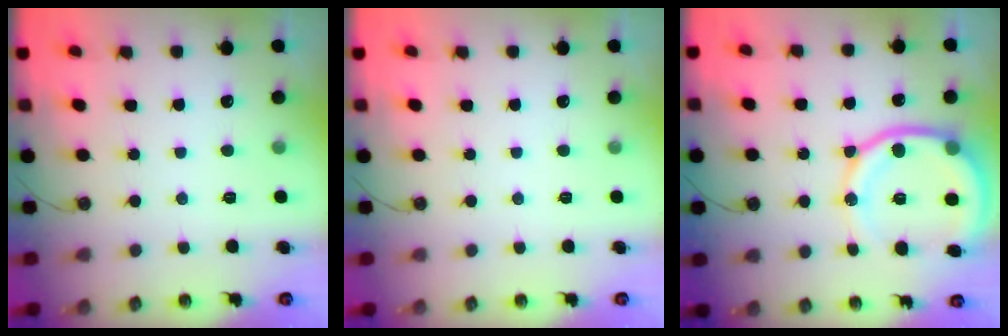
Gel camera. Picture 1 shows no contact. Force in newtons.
{"total": 0.0}
{"total": 15.2, "press": 15.1, "slide": 2.1}